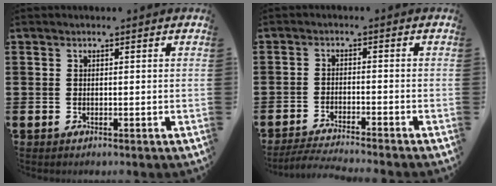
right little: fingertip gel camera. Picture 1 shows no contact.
{"total": 2.8, "force": [-2.6, -0.3, 0.8], "torque": [-0.012, 0.001, -0.052]}